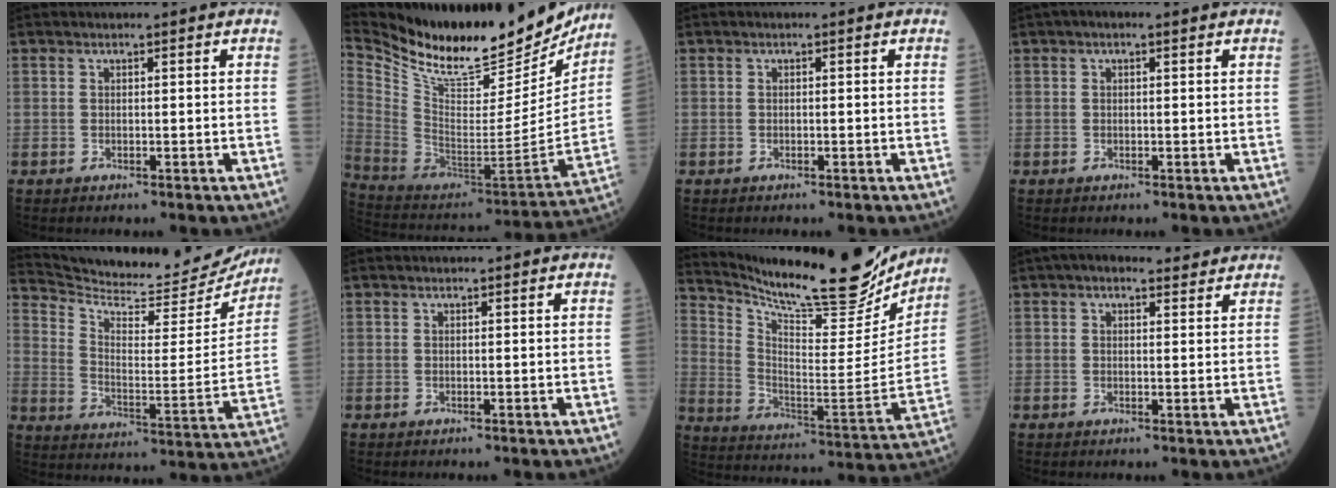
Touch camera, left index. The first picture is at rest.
{"total": 28.5, "force": [24.8, 6.8, 12.3], "torque": [-0.229, -0.059, 0.380]}
{"total": 0.0}
{"total": 1.9, "force": [0.9, 0.6, 1.5], "torque": [-0.030, 0.013, 0.012]}
{"total": 23.2, "force": [22.3, 3.3, 5.4], "torque": [-0.089, -0.081, 0.297]}
{"total": 0.0}
{"total": 24.7, "force": [21.7, 3.9, 11.0], "torque": [-0.187, -0.063, 0.313]}
{"total": 5.3, "force": [4.3, 2.1, 2.5], "torque": [-0.036, 0.026, 0.059]}